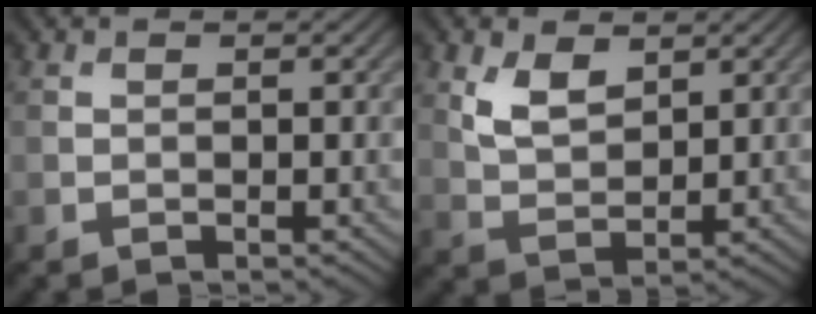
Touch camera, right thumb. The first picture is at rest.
{"total": 4.6, "force": [2.3, 2.5, 3.1], "torque": [-0.071, -0.006, 0.049]}